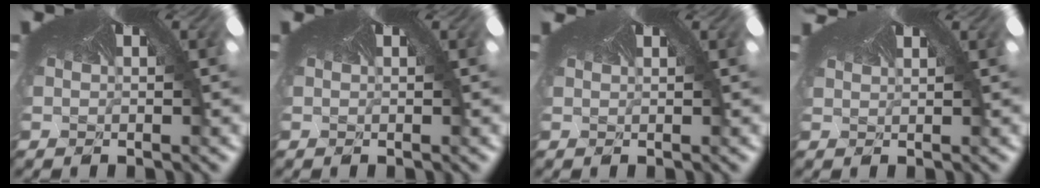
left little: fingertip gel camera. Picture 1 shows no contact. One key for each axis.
{"total": 0.0}
{"total": 0.5, "fx": 0.3, "fy": 0.0, "fz": -0.4, "tx": -0.002, "ty": 0.002, "tz": 0.002}
{"total": 0.6, "fx": 0.5, "fy": 0.4, "fz": 0.0, "tx": -0.024, "ty": 0.002, "tz": 0.007}